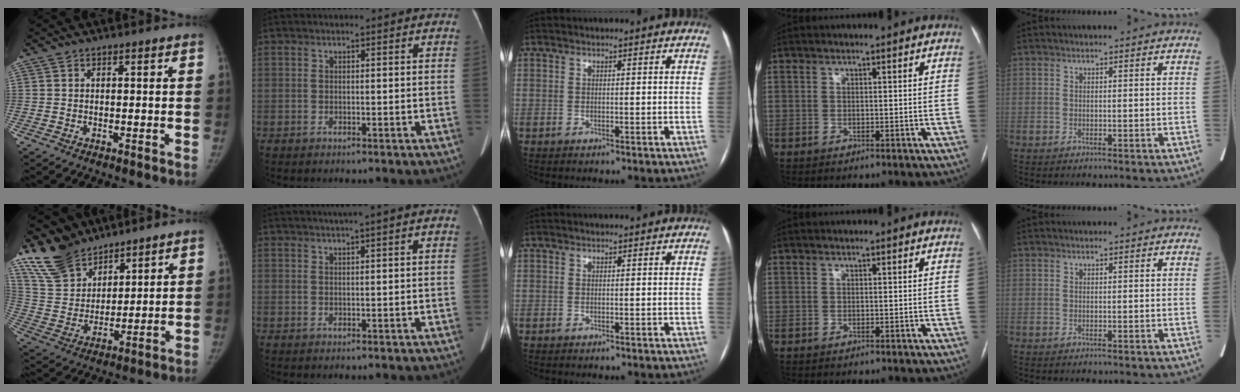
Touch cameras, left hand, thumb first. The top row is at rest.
{"thumb": {"total": 12.7, "force": [10.4, 6.6, 3.4], "torque": [-0.049, -0.050, 0.216]}, "index": {"total": 2.8, "force": [1.9, -0.6, 2.0], "torque": [-0.033, 0.012, 0.035]}}